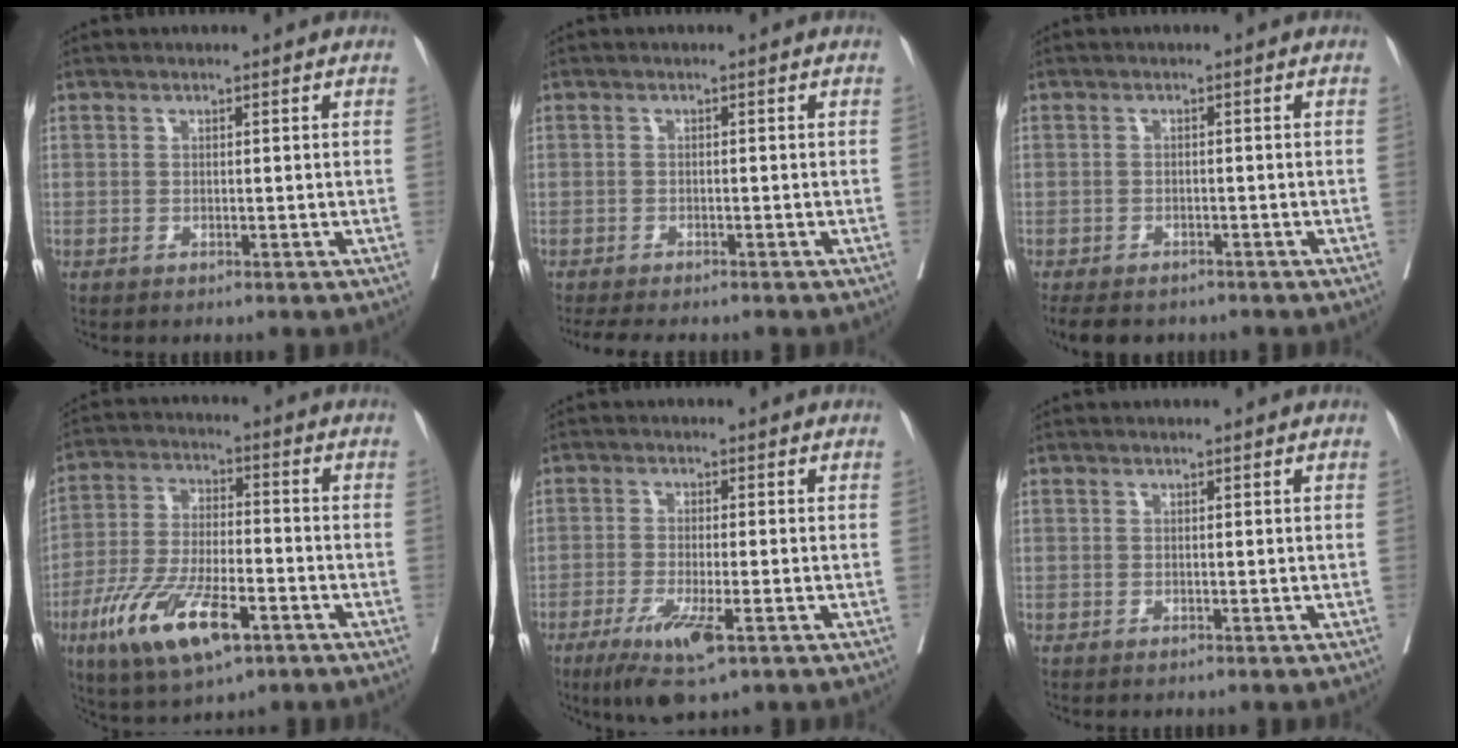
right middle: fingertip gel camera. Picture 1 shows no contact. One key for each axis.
{"total": 6.0, "fx": -5.1, "fy": 1.3, "fz": 2.9, "tx": -0.038, "ty": -0.011, "tz": -0.076}
{"total": 7.2, "fx": -5.9, "fy": 3.1, "fz": 2.8, "tx": -0.044, "ty": -0.005, "tz": -0.080}
{"total": 13.9, "fx": -6.8, "fy": 4.4, "fz": 11.4, "tx": -0.228, "ty": -0.015, "tz": -0.115}
{"total": 7.4, "fx": -3.9, "fy": 1.1, "fz": 6.2, "tx": -0.116, "ty": -0.020, "tz": -0.063}
{"total": 0.0}